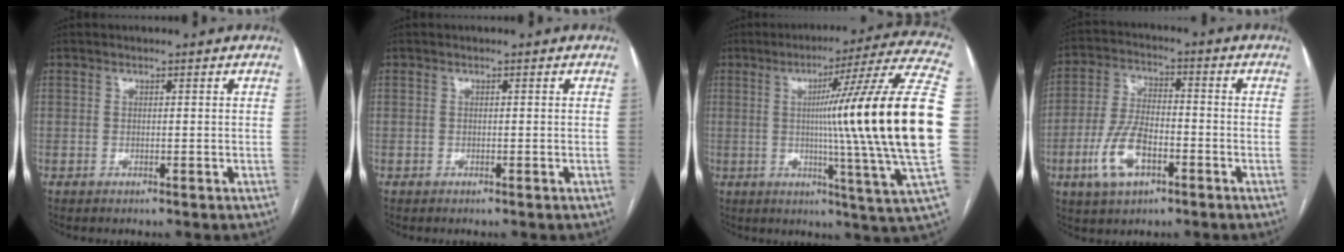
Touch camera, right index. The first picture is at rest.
{"total": 0.0}
{"total": 25.2, "force": [1.0, -2.3, 25.1], "torque": [-0.291, 0.005, -0.006]}
{"total": 9.9, "force": [-4.1, 4.5, 7.7], "torque": [-0.175, 0.006, -0.075]}